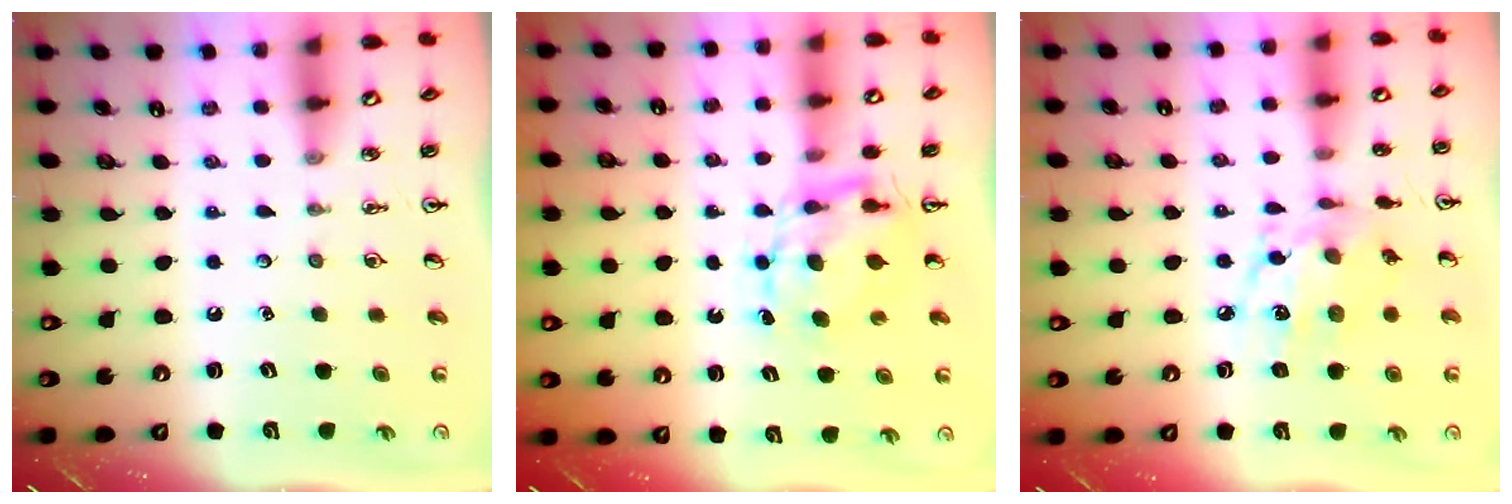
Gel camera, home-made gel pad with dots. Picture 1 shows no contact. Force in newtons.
{"total": 6.6, "press": 6.6, "slide": 0.6}
{"total": 9.7, "press": 9.7, "slide": 0.5}